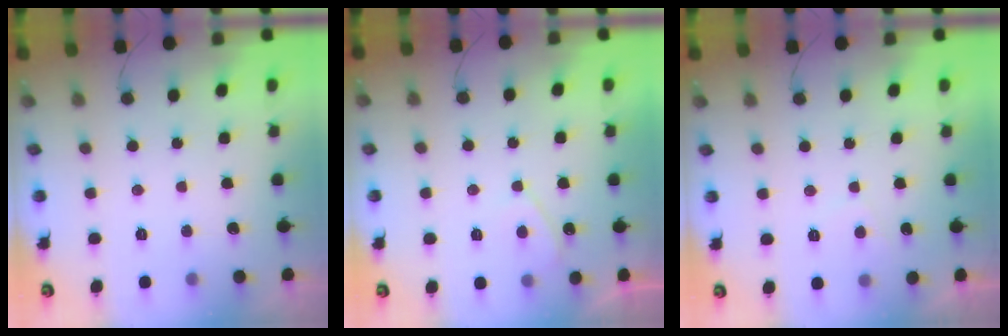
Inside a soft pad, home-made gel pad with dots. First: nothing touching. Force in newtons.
{"total": 2.3, "press": 2.2, "slide": 0.5}
{"total": 0.9, "press": 0.7, "slide": 0.5}